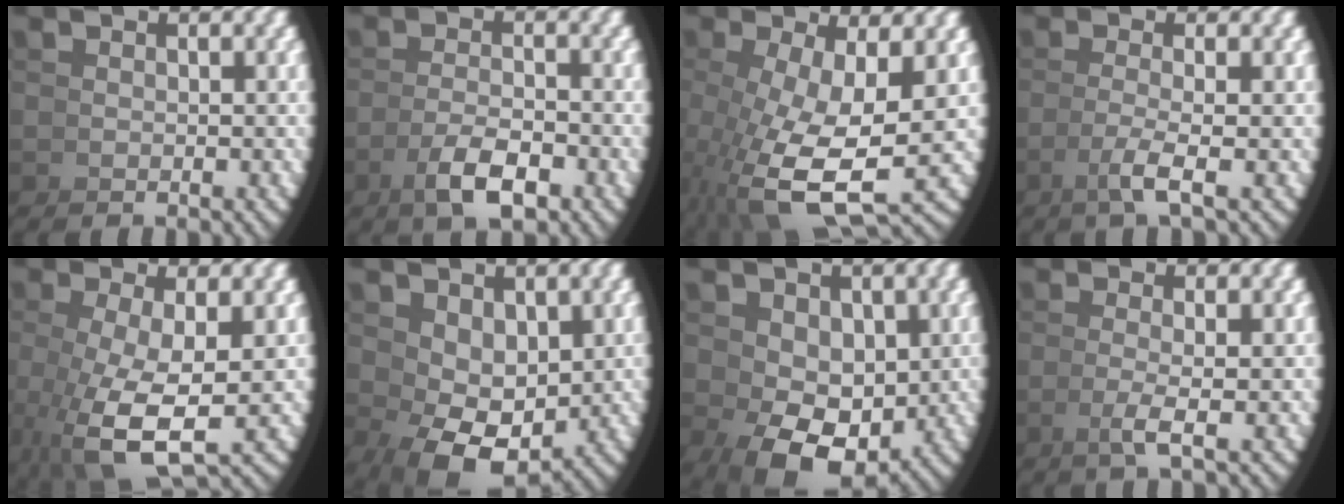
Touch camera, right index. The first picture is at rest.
{"total": 3.6, "force": [-1.9, 0.7, 3.0], "torque": [-0.036, -0.004, -0.027]}
{"total": 8.7, "force": [-0.4, 4.3, 7.6], "torque": [-0.143, -0.031, 0.013]}
{"total": 2.6, "force": [-0.6, -0.8, 2.4], "torque": [-0.048, -0.006, -0.007]}
{"total": 5.6, "force": [-0.4, 2.1, 5.2], "torque": [-0.116, -0.031, 0.015]}
{"total": 3.6, "force": [-0.7, 1.7, 3.1], "torque": [-0.059, -0.027, 0.009]}
{"total": 4.1, "force": [-1.2, 2.0, 3.4], "torque": [-0.062, -0.031, 0.007]}
{"total": 2.0, "force": [-0.3, -0.8, 1.8], "torque": [-0.039, -0.005, -0.003]}